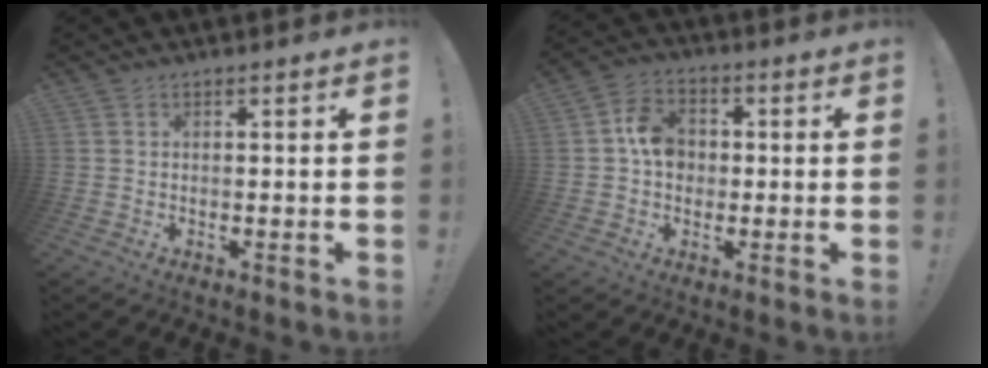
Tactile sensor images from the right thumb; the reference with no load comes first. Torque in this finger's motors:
{"motor_torque": [0.04, 0.07, 0.23, 0.22, -0.02]}